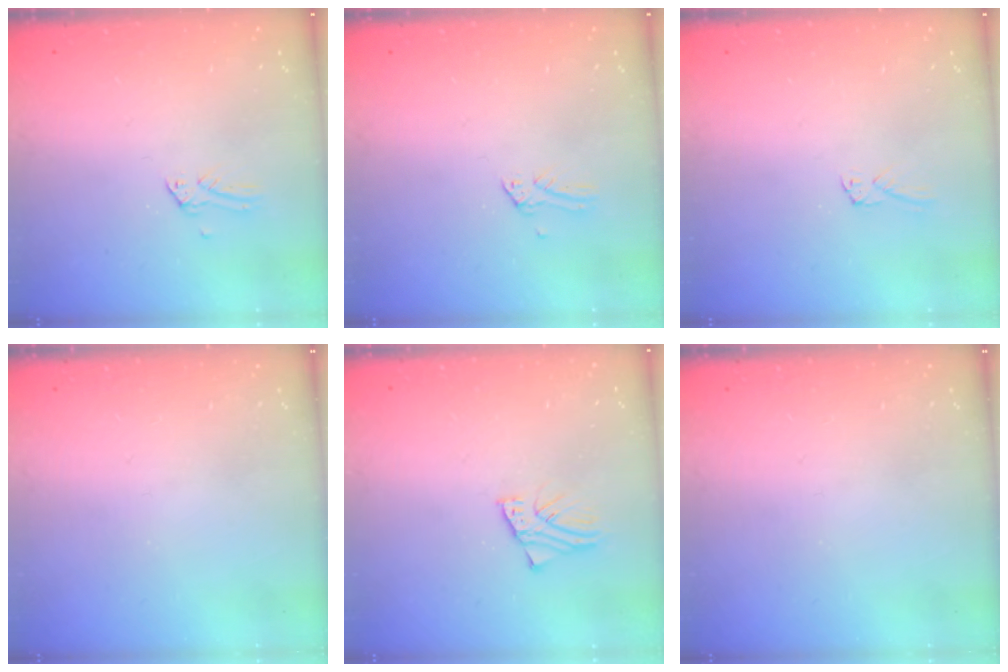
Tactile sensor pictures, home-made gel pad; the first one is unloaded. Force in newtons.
{"total": 0.0}
{"total": 2.3, "press": 2.3, "slide": 0.3}
{"total": 0.0}
{"total": 2.2, "press": 2.2, "slide": 0.1}
{"total": 0.0}